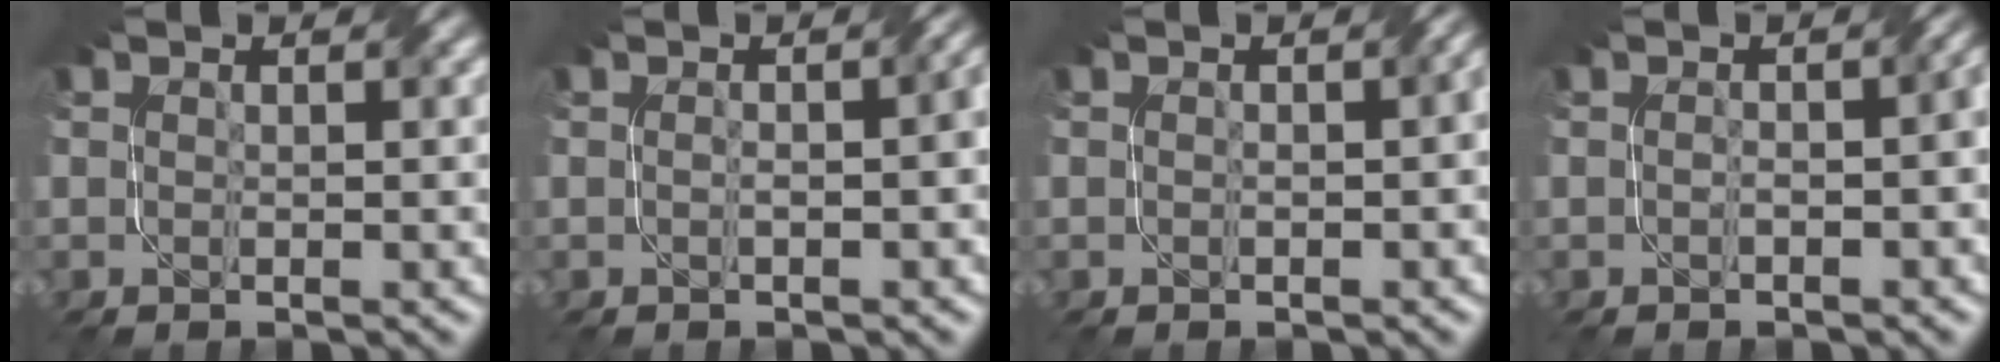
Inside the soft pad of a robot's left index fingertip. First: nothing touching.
{"total": 2.9, "force": [0.0, 1.0, 2.7], "torque": [-0.022, 0.011, -0.005]}
{"total": 1.8, "force": [0.0, 0.6, 1.7], "torque": [-0.018, 0.000, 0.002]}
{"total": 2.8, "force": [-0.4, 1.1, 2.6], "torque": [-0.023, 0.007, -0.007]}